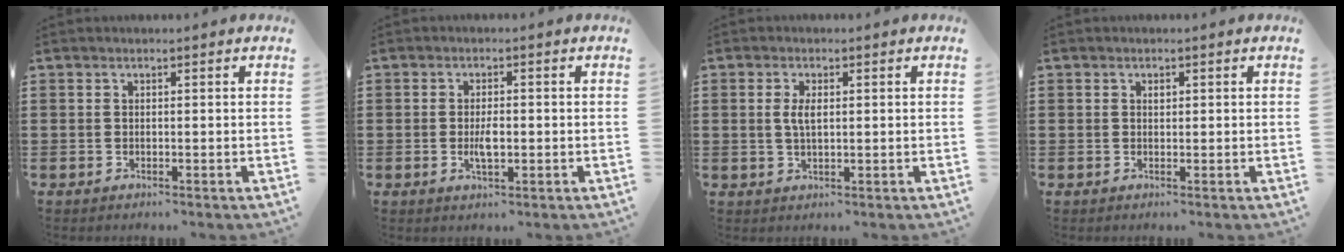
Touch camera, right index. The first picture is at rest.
{"total": 3.1, "force": [-0.4, 1.2, 2.8], "torque": [-0.059, -0.002, -0.010]}
{"total": 2.8, "force": [0.4, 1.1, 2.6], "torque": [-0.054, 0.004, 0.006]}
{"total": 0.6, "force": [0.1, 0.3, 0.4], "torque": [-0.010, 0.000, 0.003]}